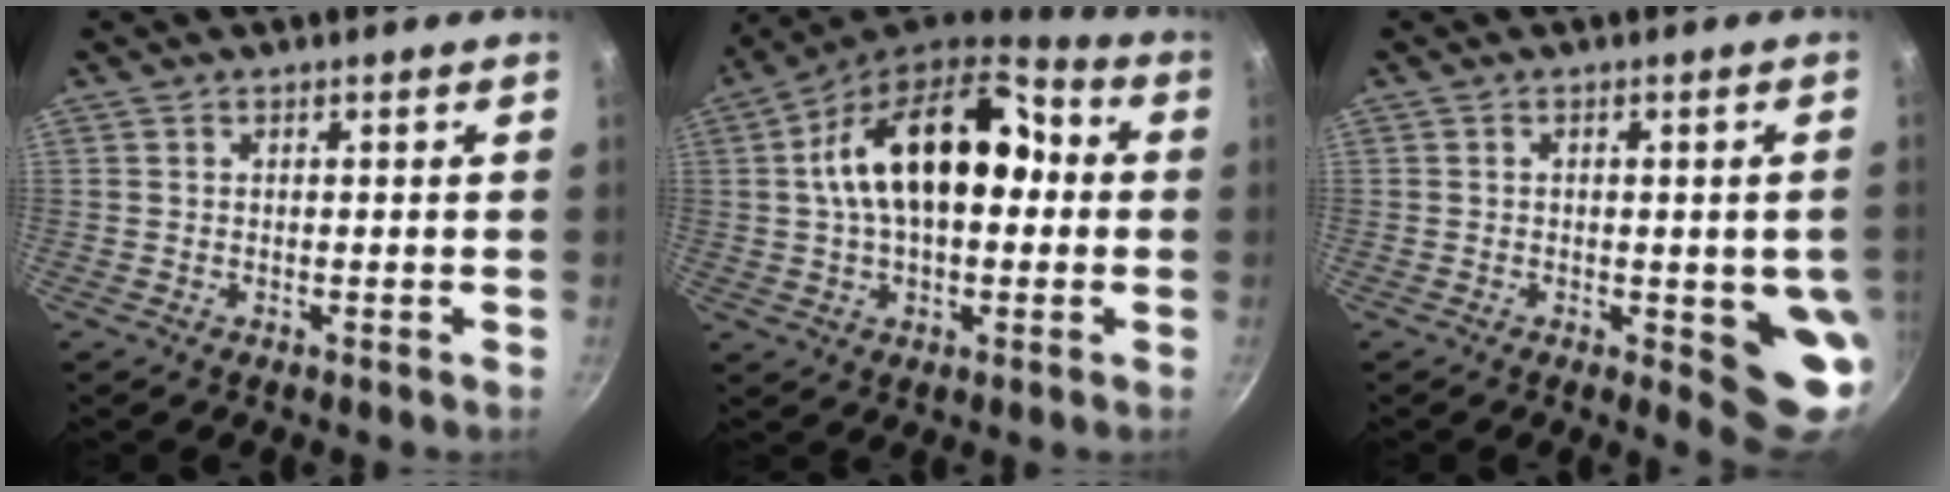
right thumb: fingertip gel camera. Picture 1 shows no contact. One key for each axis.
{"total": 20.3, "fx": 2.1, "fy": 12.0, "fz": 16.2, "tx": -0.245, "ty": 0.038, "tz": 0.017}
{"total": 9.3, "fx": -1.5, "fy": 3.3, "fz": 8.6, "tx": -0.073, "ty": -0.006, "tz": -0.015}